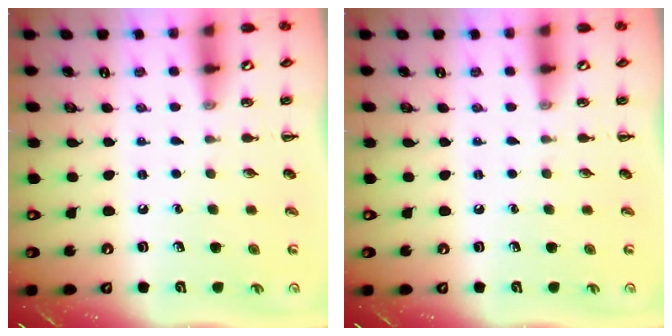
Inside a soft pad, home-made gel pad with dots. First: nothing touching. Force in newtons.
{"total": 0.0}